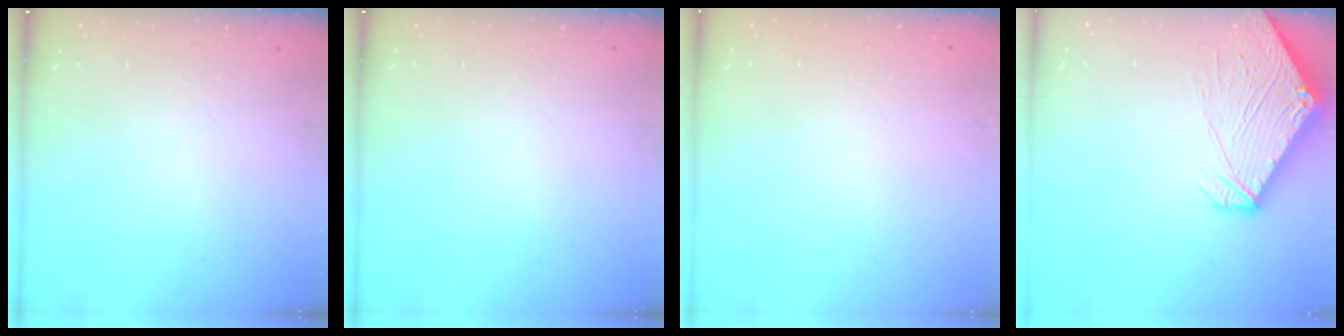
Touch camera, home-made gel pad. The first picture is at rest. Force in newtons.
{"total": 0.0}
{"total": 0.7, "press": 0.3, "slide": 0.7}
{"total": 11.1, "press": 11.0, "slide": 1.2}